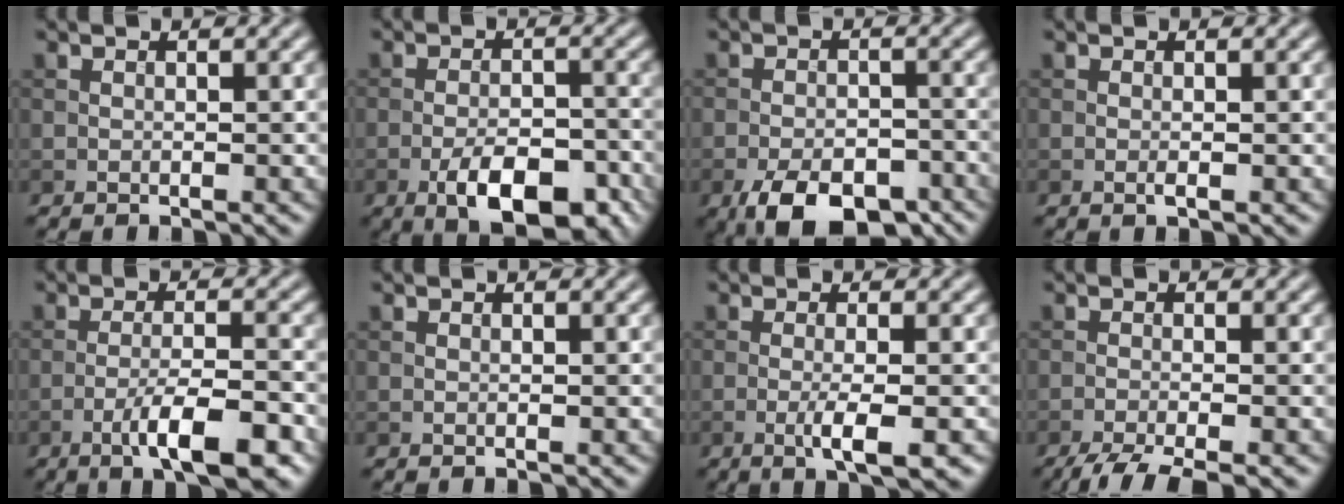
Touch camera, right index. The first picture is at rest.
{"total": 7.3, "force": [-3.8, 3.0, 5.4], "torque": [-0.085, 0.001, -0.062]}
{"total": 8.0, "force": [-5.0, 3.7, 5.0], "torque": [-0.078, -0.017, -0.076]}
{"total": 0.6, "force": [-0.2, 0.1, 0.5], "torque": [-0.012, -0.002, -0.004]}
{"total": 6.3, "force": [-3.3, 1.3, 5.2], "torque": [-0.089, 0.004, -0.055]}
{"total": 0.0}
{"total": 3.6, "force": [-1.1, 0.7, 3.4], "torque": [-0.058, 0.000, -0.024]}
{"total": 4.5, "force": [-3.2, 0.8, 3.0], "torque": [-0.045, -0.003, -0.067]}